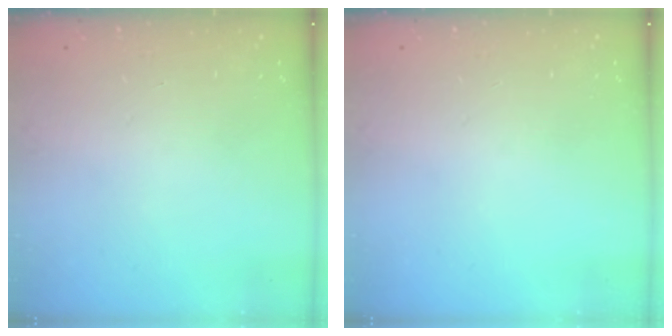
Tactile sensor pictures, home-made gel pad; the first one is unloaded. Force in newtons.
{"total": 0.0}